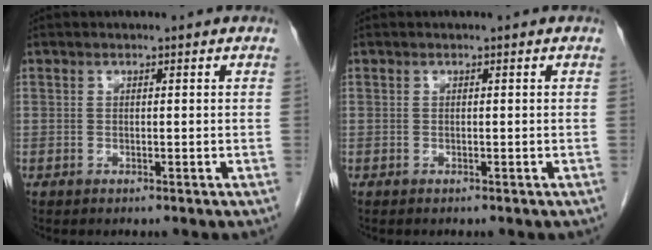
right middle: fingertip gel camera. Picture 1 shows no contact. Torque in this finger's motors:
{"motor_torque": [0.23, -0.03, 0.03, 0.01]}